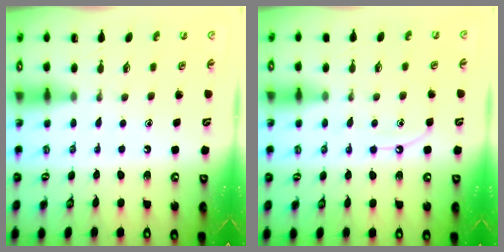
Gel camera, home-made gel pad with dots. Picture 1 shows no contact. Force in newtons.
{"total": 6.6, "press": 6.6, "slide": 0.8}